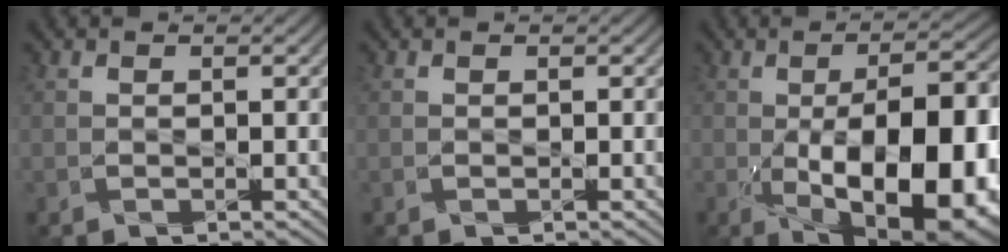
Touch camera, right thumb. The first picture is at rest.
{"total": 0.0}
{"total": 18.0, "force": [-5.1, 8.1, 15.3], "torque": [-0.216, -0.019, -0.068]}